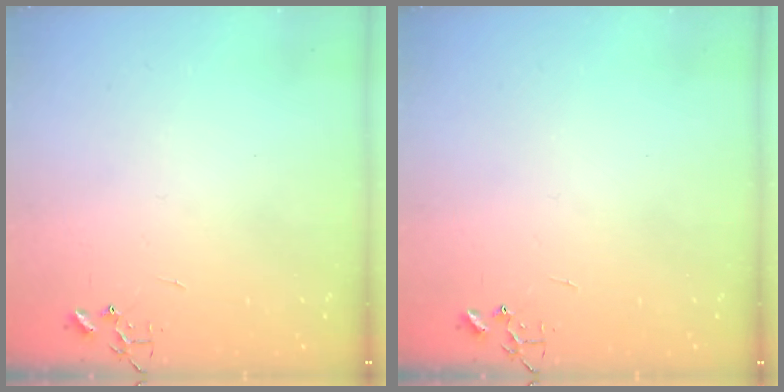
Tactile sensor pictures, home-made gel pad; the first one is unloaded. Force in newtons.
{"total": 0.0}